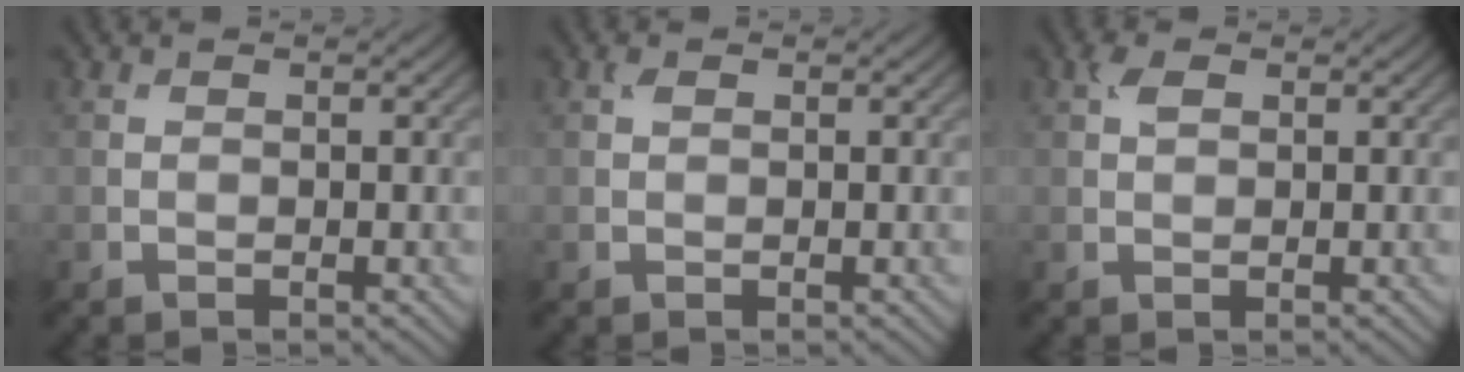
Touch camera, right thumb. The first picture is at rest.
{"total": 0.7, "force": [0.4, 0.4, 0.5], "torque": [-0.013, 0.001, 0.007]}
{"total": 1.7, "force": [0.8, 1.0, 1.1], "torque": [-0.026, 0.005, 0.013]}